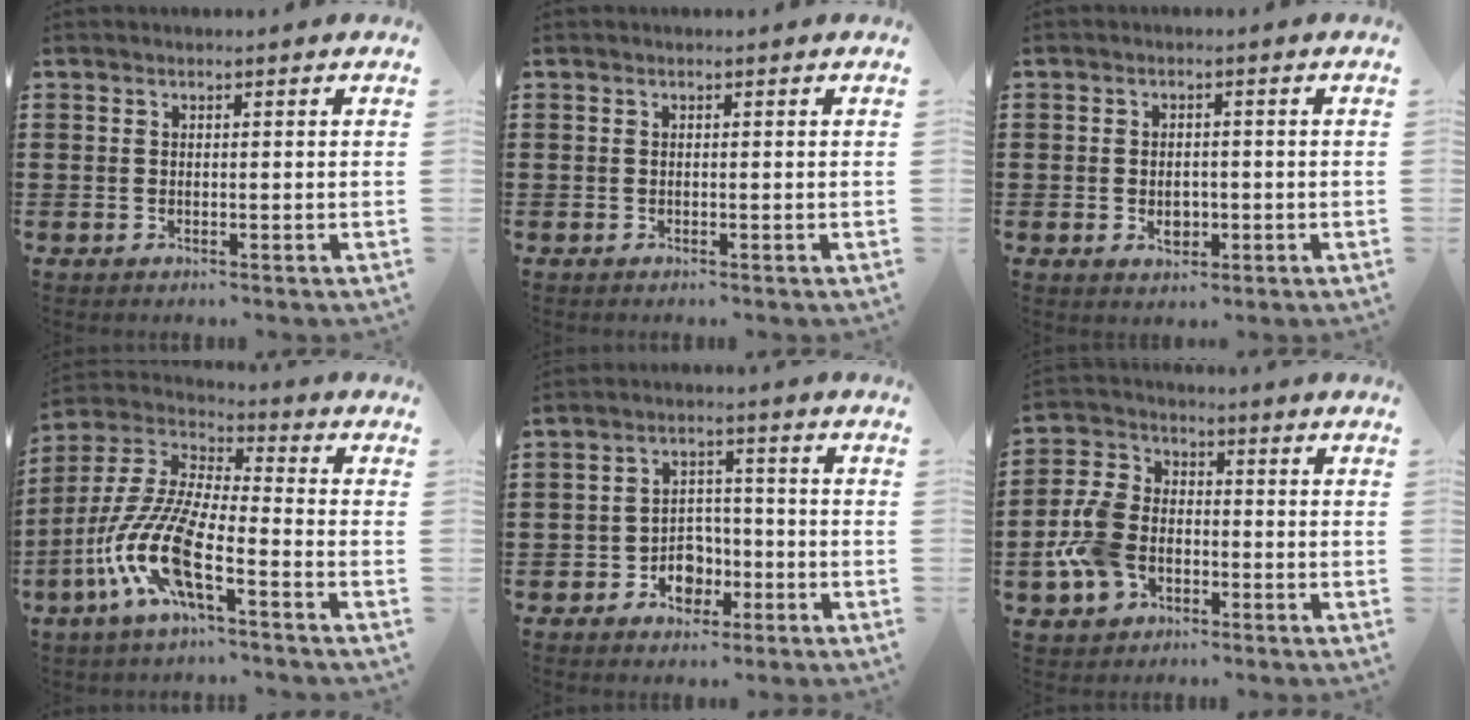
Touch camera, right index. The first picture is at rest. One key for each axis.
{"total": 0.0}
{"total": 2.9, "fx": -0.6, "fy": 1.8, "fz": 2.1, "tx": -0.033, "ty": -0.001, "tz": -0.013}
{"total": 12.2, "fx": -6.6, "fy": 2.8, "fz": 9.9, "tx": -0.247, "ty": -0.018, "tz": -0.141}
{"total": 4.9, "fx": -2.3, "fy": 3.8, "fz": 2.1, "tx": -0.035, "ty": 0.008, "tz": -0.043}
{"total": 8.4, "fx": -2.8, "fy": 5.8, "fz": 5.4, "tx": -0.152, "ty": 0.008, "tz": -0.061}